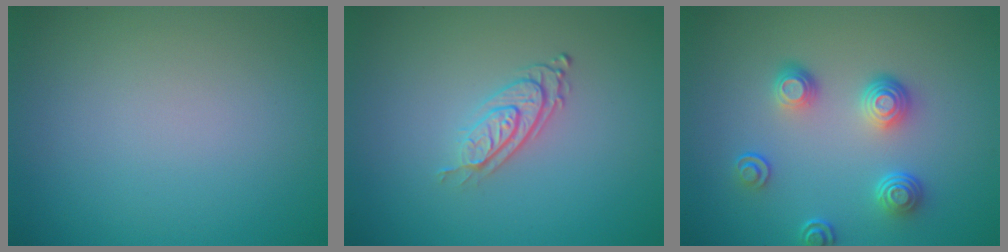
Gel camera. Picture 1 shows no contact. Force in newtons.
{"total": 2.9, "press": 2.0, "slide": 2.0}
{"total": 3.7, "press": 2.9, "slide": 2.3}